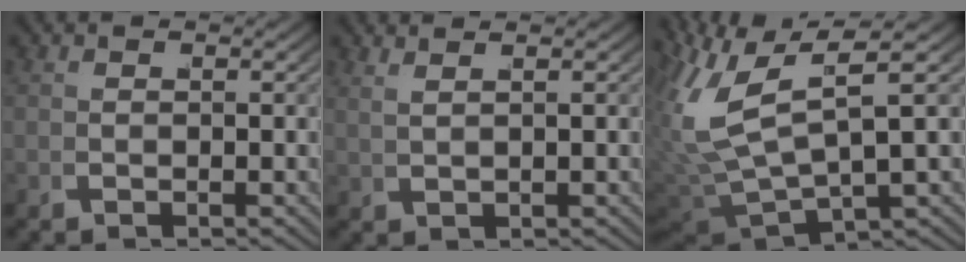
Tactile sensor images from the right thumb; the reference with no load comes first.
{"total": 2.0, "force": [1.9, -0.3, 0.7], "torque": [-0.009, 0.008, 0.044]}
{"total": 11.7, "force": [1.5, 7.5, 8.9], "torque": [-0.216, -0.038, 0.046]}